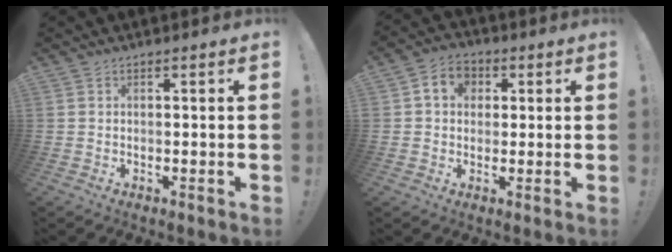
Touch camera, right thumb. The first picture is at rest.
{"total": 7.4, "force": [1.8, 6.1, 3.6], "torque": [-0.055, 0.008, 0.036]}